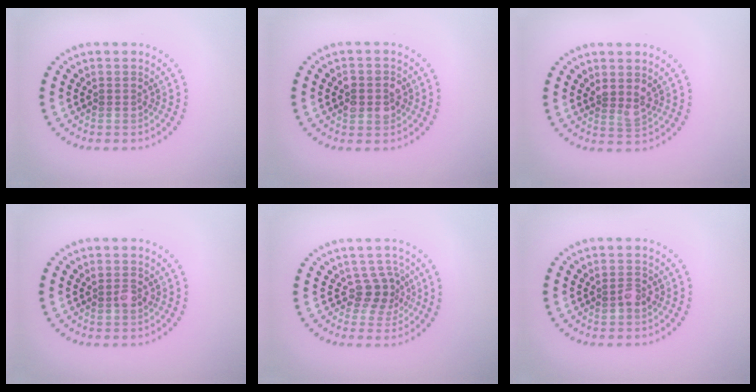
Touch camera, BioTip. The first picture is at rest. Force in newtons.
{"total": 2.4, "press": 2.4, "slide": 0.3}
{"total": 1.6, "press": 1.3, "slide": 1.0}
{"total": 1.4, "press": 1.3, "slide": 0.3}
{"total": 2.3, "press": 1.7, "slide": 1.4}
{"total": 1.3, "press": 1.3, "slide": 0.0}